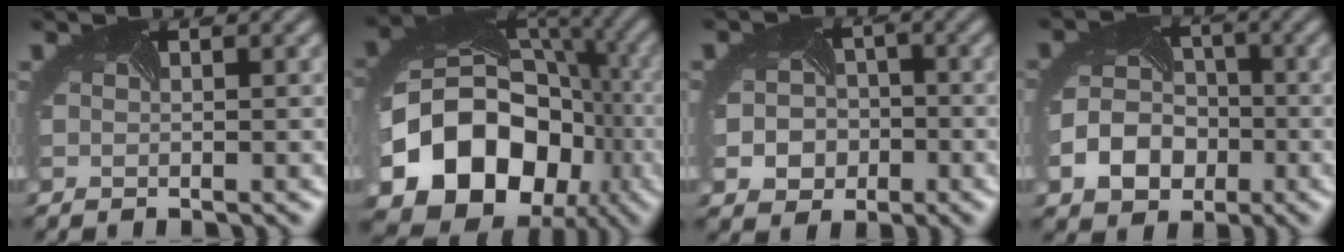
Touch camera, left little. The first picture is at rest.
{"total": 16.2, "force": [-4.9, 13.1, 8.1], "torque": [-0.159, -0.025, -0.076]}
{"total": 3.9, "force": [-1.2, 3.5, 1.3], "torque": [-0.012, -0.003, -0.022]}
{"total": 4.7, "force": [-1.8, 3.9, 1.8], "torque": [-0.044, -0.005, -0.037]}